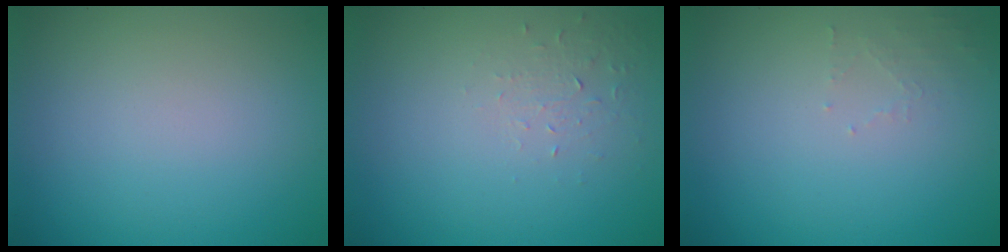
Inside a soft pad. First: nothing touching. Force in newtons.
{"total": 1.0, "press": 0.4, "slide": 0.9}
{"total": 1.0, "press": 1.0, "slide": 0.2}